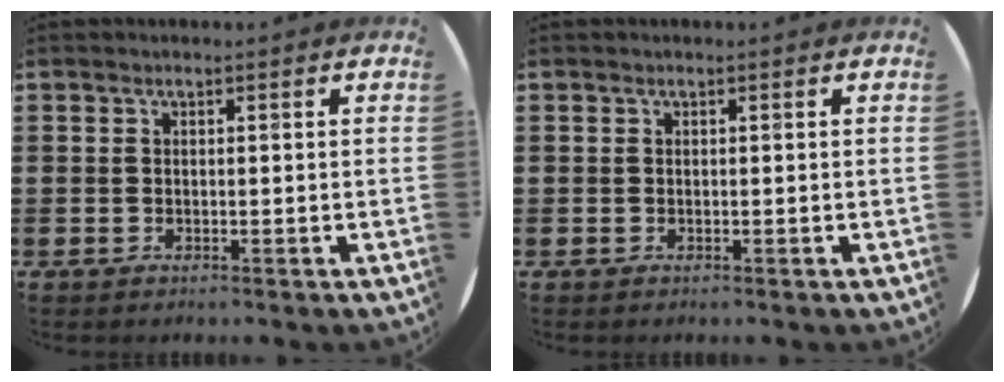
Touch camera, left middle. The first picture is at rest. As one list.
[{"total": 0.0}]